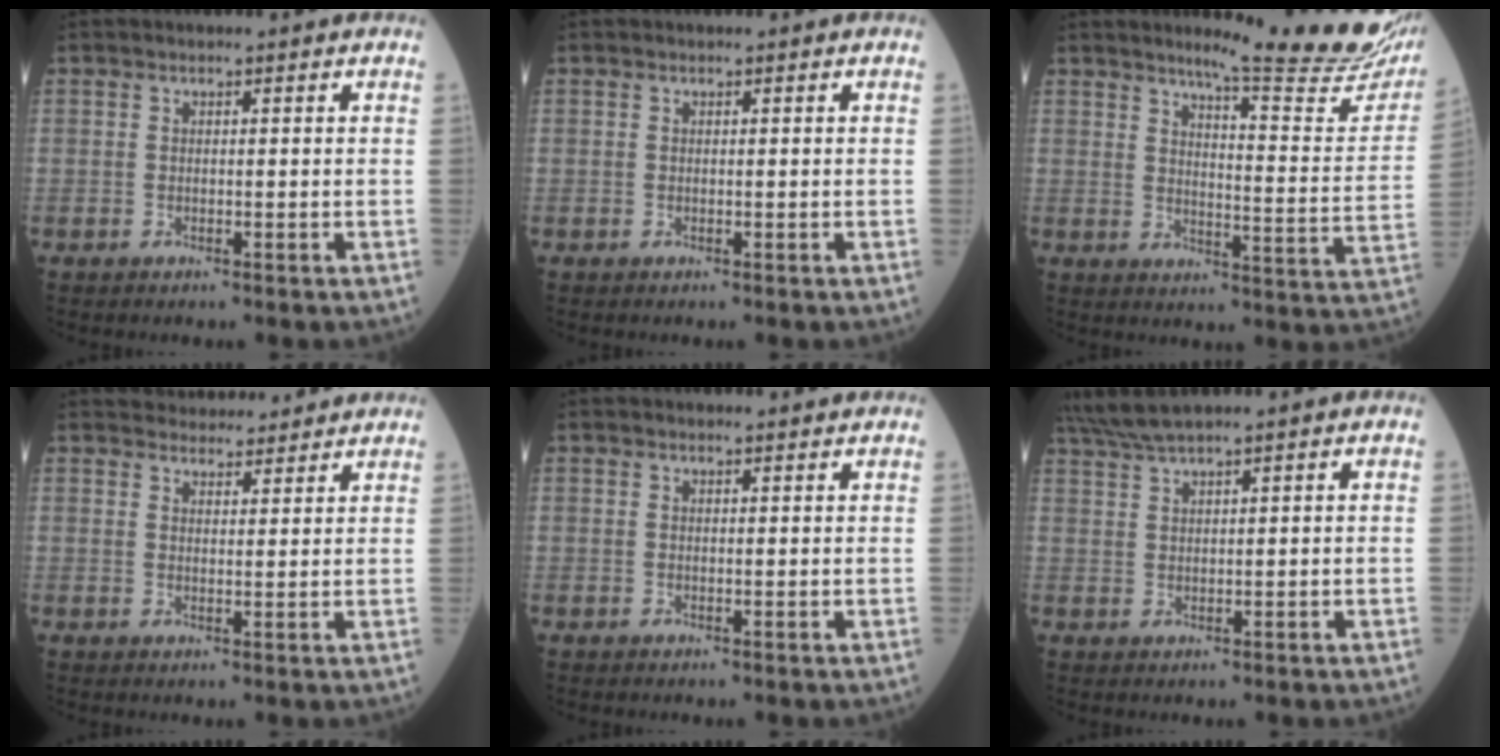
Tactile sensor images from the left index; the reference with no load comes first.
{"total": 0.0}
{"total": 18.2, "force": [16.0, 0.1, 8.6], "torque": [-0.112, -0.089, 0.186]}
{"total": 8.2, "force": [7.8, 1.7, 1.6], "torque": [-0.017, 0.018, 0.100]}
{"total": 2.1, "force": [2.1, 0.1, 0.3], "torque": [-0.009, 0.005, 0.024]}
{"total": 4.5, "force": [3.9, -1.0, 1.9], "torque": [-0.050, 0.016, 0.084]}